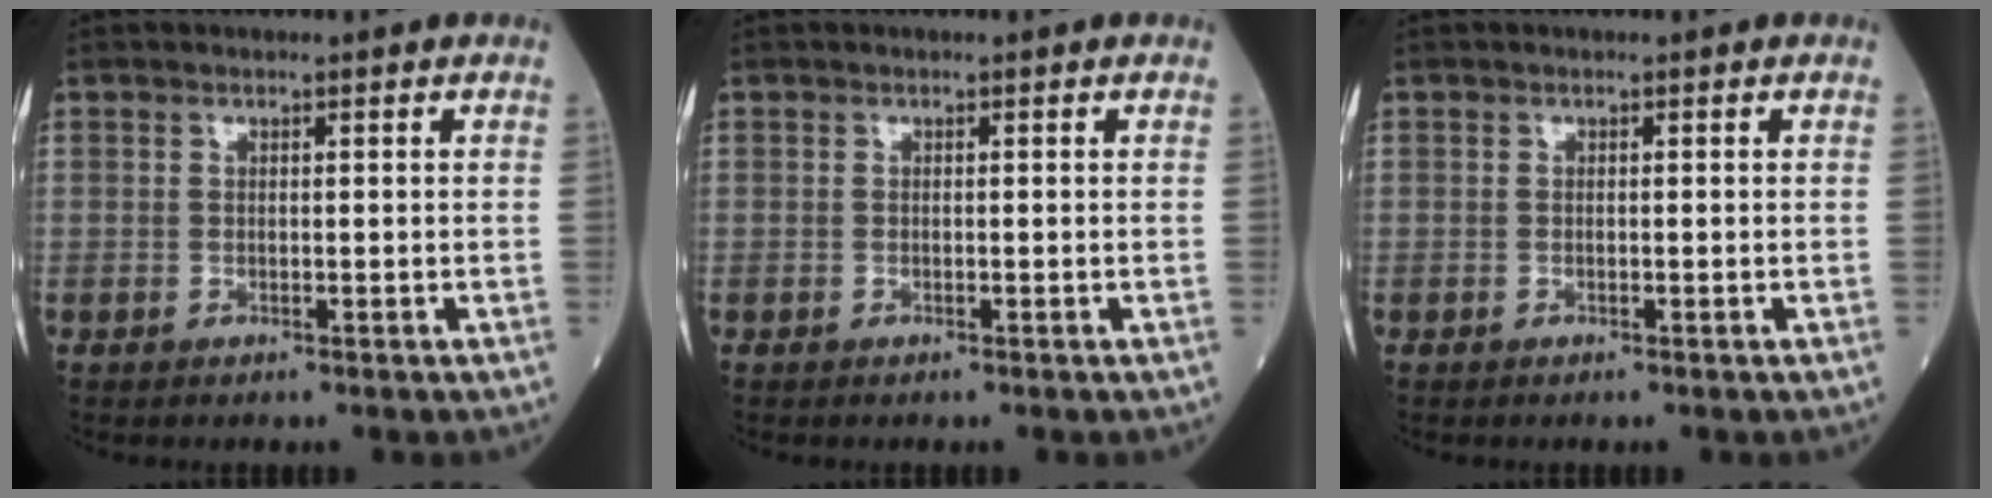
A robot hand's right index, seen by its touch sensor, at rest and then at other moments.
{"total": 0.0}
{"total": 0.0}